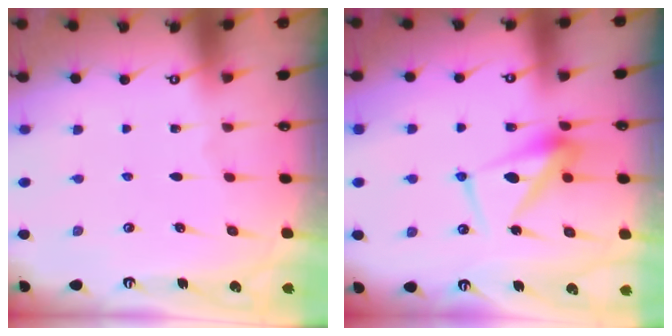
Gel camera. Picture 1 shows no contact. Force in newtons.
{"total": 11.0, "press": 11.0, "slide": 0.7}